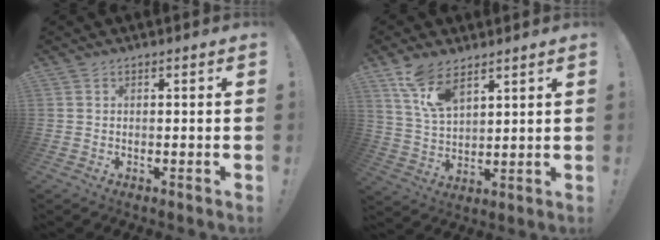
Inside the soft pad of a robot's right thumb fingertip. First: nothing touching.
{"total": 9.9, "force": [7.1, 4.4, 5.3], "torque": [-0.107, -0.031, 0.137]}